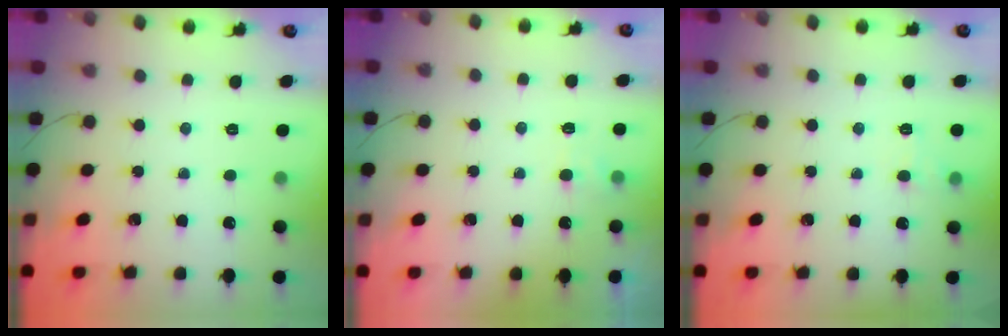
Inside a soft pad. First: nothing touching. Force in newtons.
{"total": 5.2, "press": 4.9, "slide": 1.6}
{"total": 7.4, "press": 7.2, "slide": 1.8}